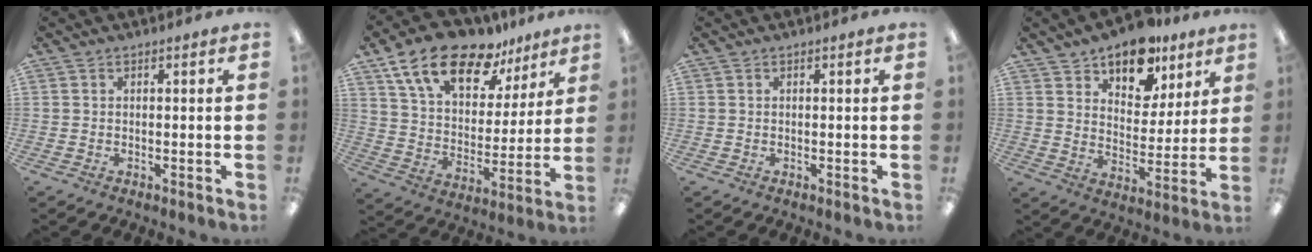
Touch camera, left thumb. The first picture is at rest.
{"total": 18.7, "force": [12.8, 9.5, 9.8], "torque": [-0.177, -0.068, 0.229]}
{"total": 0.0}
{"total": 13.8, "force": [10.8, 7.0, 5.2], "torque": [-0.078, -0.065, 0.195]}